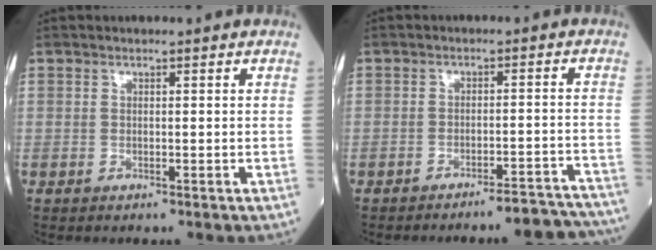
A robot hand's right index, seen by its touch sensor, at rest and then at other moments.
{"total": 9.7, "force": [-9.4, 0.5, 2.3], "torque": [0.002, 0.022, -0.115]}